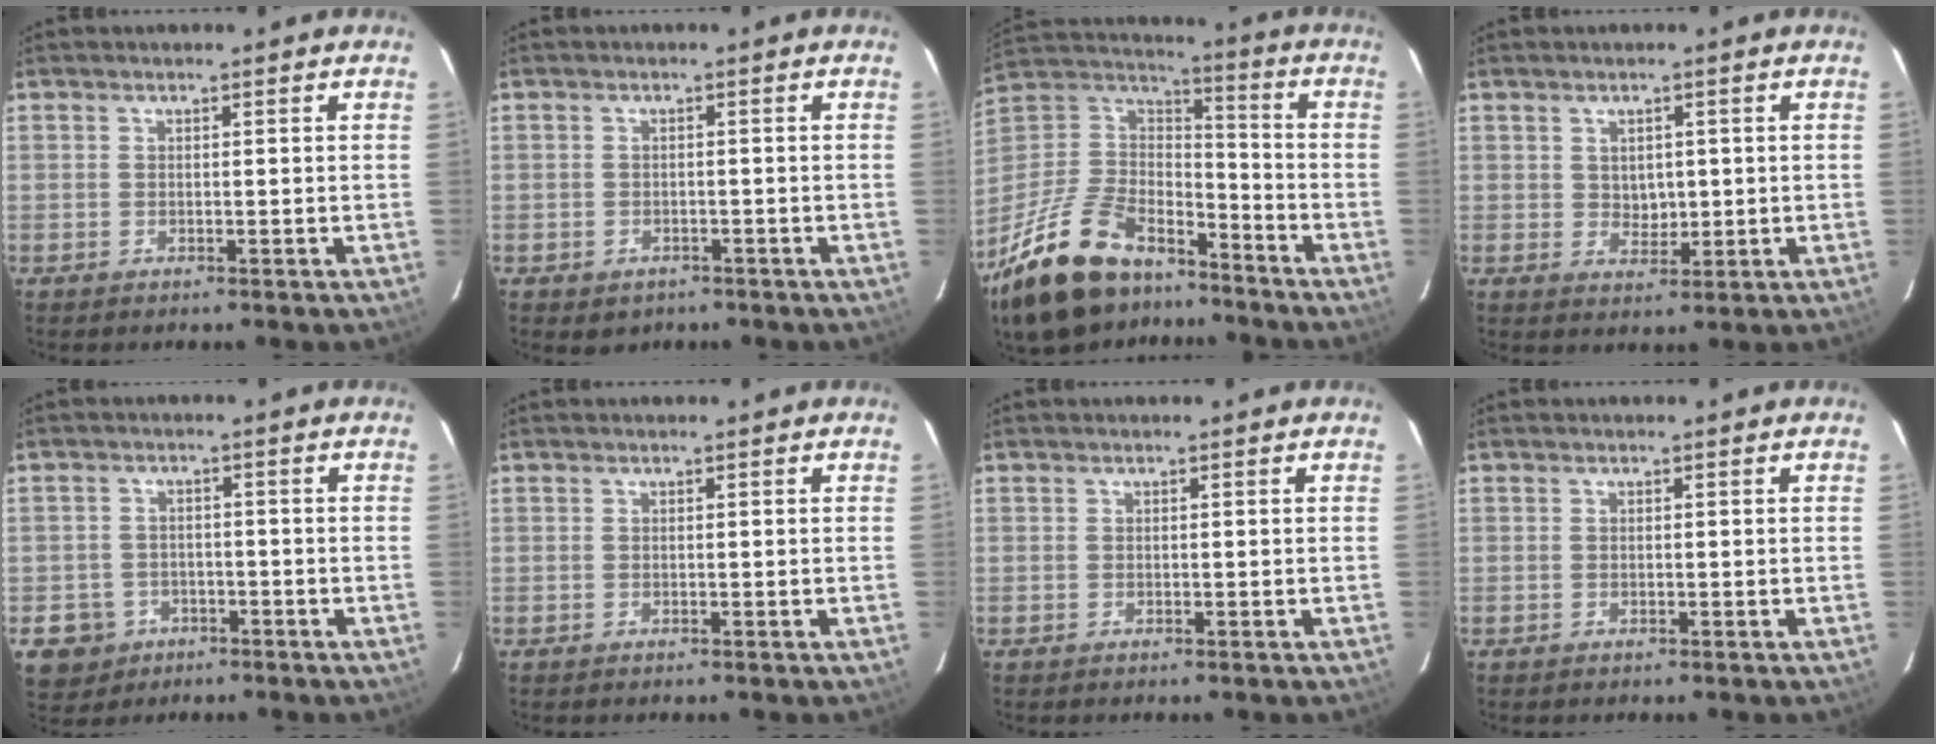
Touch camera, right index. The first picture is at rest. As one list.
[{"total": 3.0, "force": [-1.6, 2.5, 0.9], "torque": [-0.025, -0.001, -0.014]}, {"total": 26.8, "force": [-19.0, 12.9, 13.9], "torque": [-0.299, 0.003, -0.302]}, {"total": 3.5, "force": [0.5, 2.8, 2.0], "torque": [-0.029, 0.002, 0.013]}, {"total": 6.9, "force": [-3.0, 6.0, 1.3], "torque": [-0.048, 0.019, -0.037]}, {"total": 0.0}, {"total": 0.0}, {"total": 0.0}]